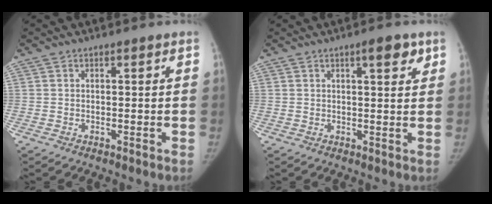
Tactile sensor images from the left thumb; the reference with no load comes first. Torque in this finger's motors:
{"motor_torque": [0.10, -0.16, 0.80, -0.13, 0.08]}